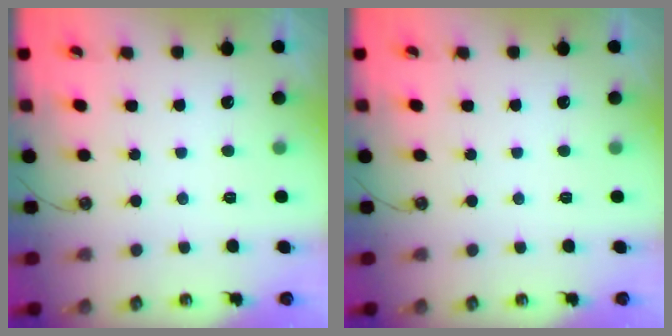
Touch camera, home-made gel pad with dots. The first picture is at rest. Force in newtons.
{"total": 0.0}